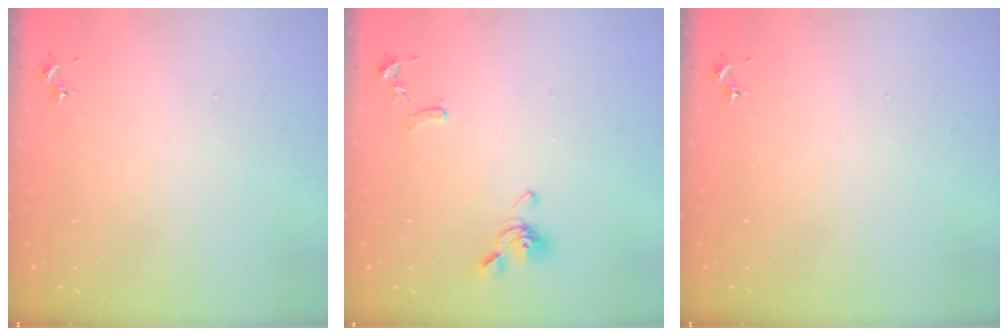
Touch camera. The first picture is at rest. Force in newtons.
{"total": 10.1, "press": 10.1, "slide": 1.2}
{"total": 0.0}